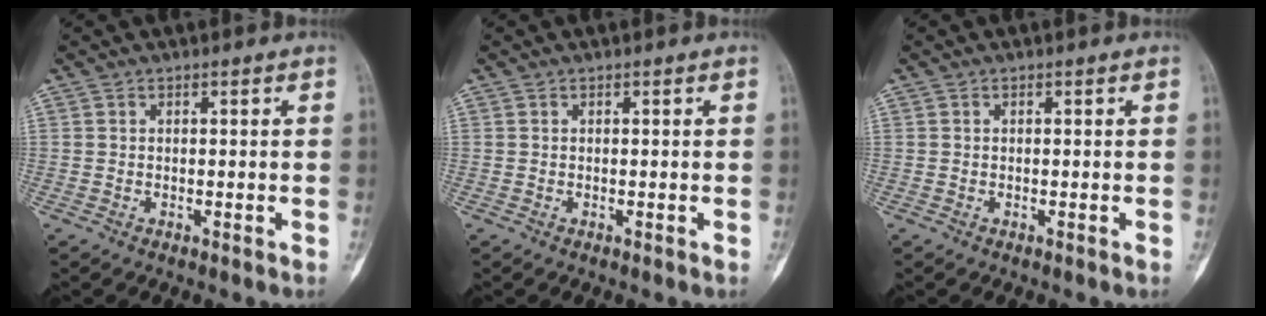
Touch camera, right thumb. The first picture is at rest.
{"total": 0.0}
{"total": 0.0}